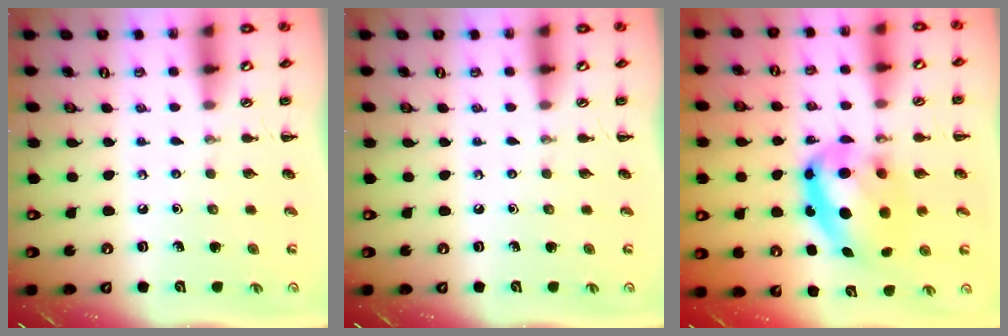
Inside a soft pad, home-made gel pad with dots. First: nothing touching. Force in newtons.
{"total": 0.0}
{"total": 13.6, "press": 13.2, "slide": 2.9}